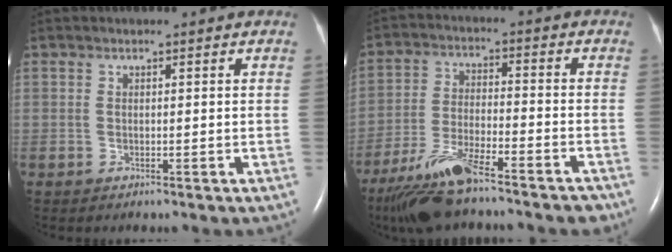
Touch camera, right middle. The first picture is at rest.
{"total": 13.4, "force": [-10.7, 2.2, 7.8], "torque": [-0.153, -0.019, -0.186]}